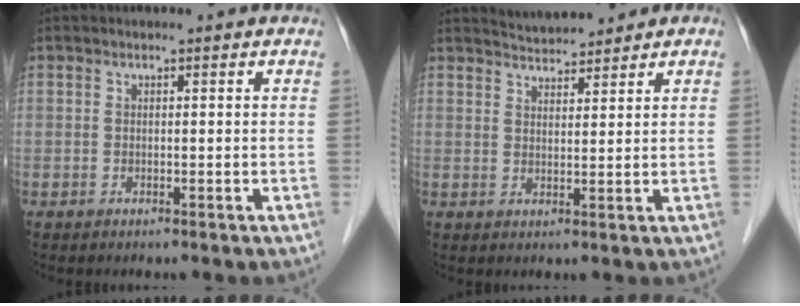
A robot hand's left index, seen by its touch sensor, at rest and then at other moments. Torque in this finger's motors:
{"motor_torque": [-0.09, -0.47, -0.26, 0.01]}